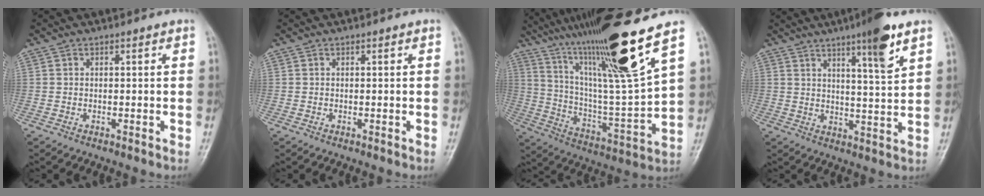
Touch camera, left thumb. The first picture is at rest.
{"total": 0.0}
{"total": 24.7, "force": [15.9, 1.6, 18.8], "torque": [-0.310, -0.065, 0.286]}
{"total": 9.6, "force": [5.8, 1.0, 7.6], "torque": [-0.109, -0.033, 0.086]}